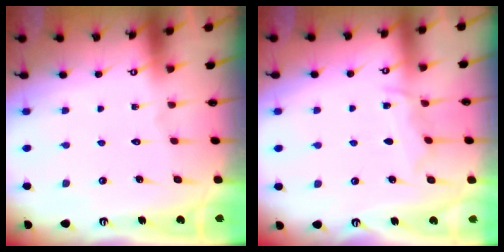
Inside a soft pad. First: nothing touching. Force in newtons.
{"total": 5.6, "press": 5.6, "slide": 0.6}